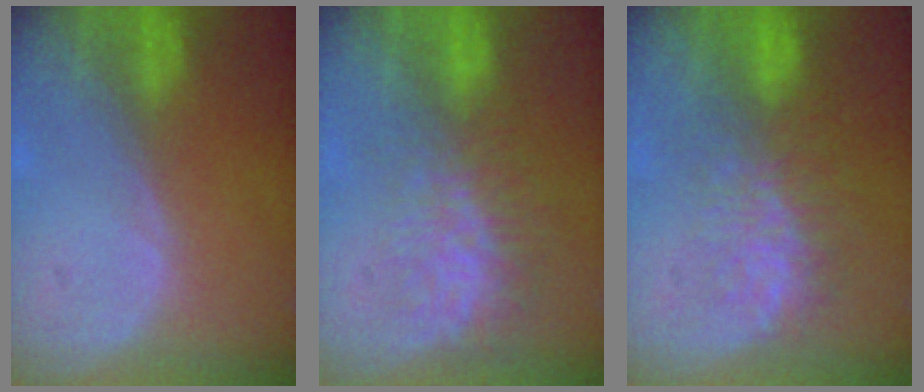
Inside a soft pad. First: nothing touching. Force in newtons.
{"total": 8.8, "press": 7.4, "slide": 4.7}
{"total": 7.8, "press": 7.5, "slide": 2.0}